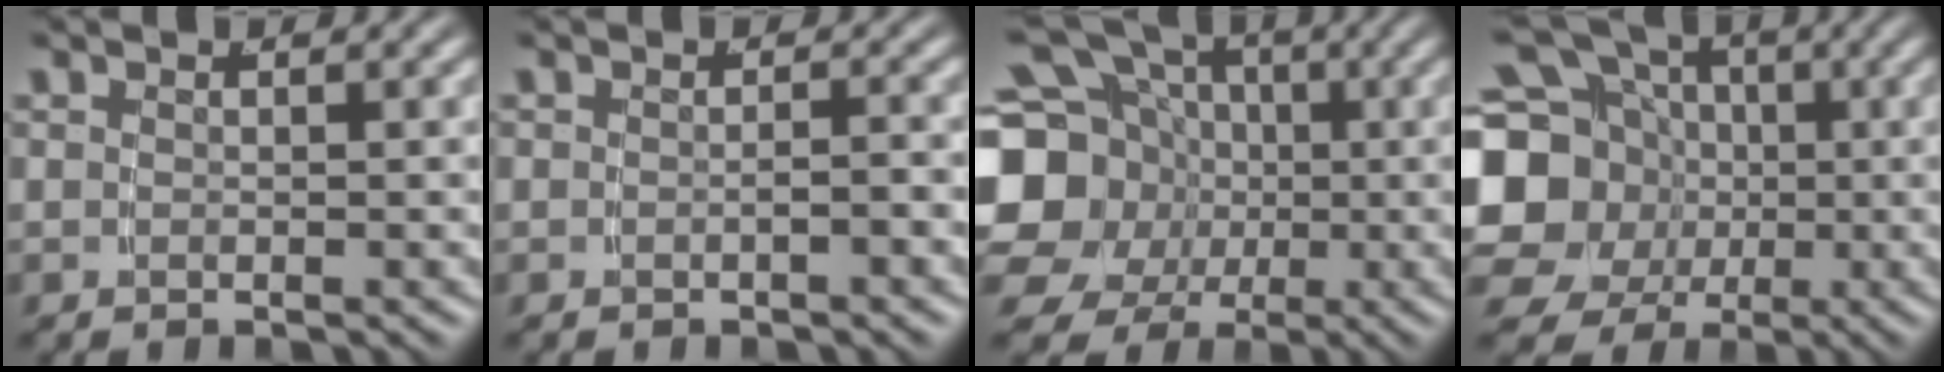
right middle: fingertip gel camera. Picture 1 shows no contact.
{"total": 0.7, "force": [-0.4, 0.5, 0.4], "torque": [0.002, 0.008, -0.013]}
{"total": 14.4, "force": [1.6, 12.8, 6.5], "torque": [-0.135, -0.028, 0.018]}
{"total": 13.2, "force": [1.0, 11.6, 6.1], "torque": [-0.126, -0.033, 0.016]}